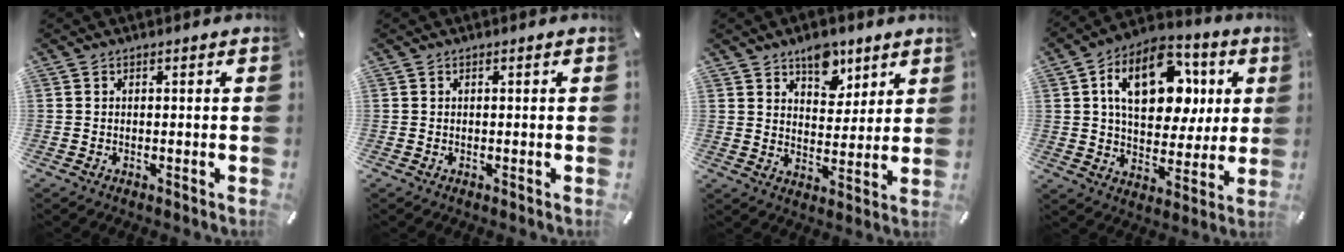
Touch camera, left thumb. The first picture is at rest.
{"total": 0.0}
{"total": 9.0, "force": [6.1, 5.6, 3.4], "torque": [-0.025, -0.035, 0.104]}
{"total": 19.5, "force": [6.3, 12.6, 13.4], "torque": [-0.218, -0.004, 0.111]}